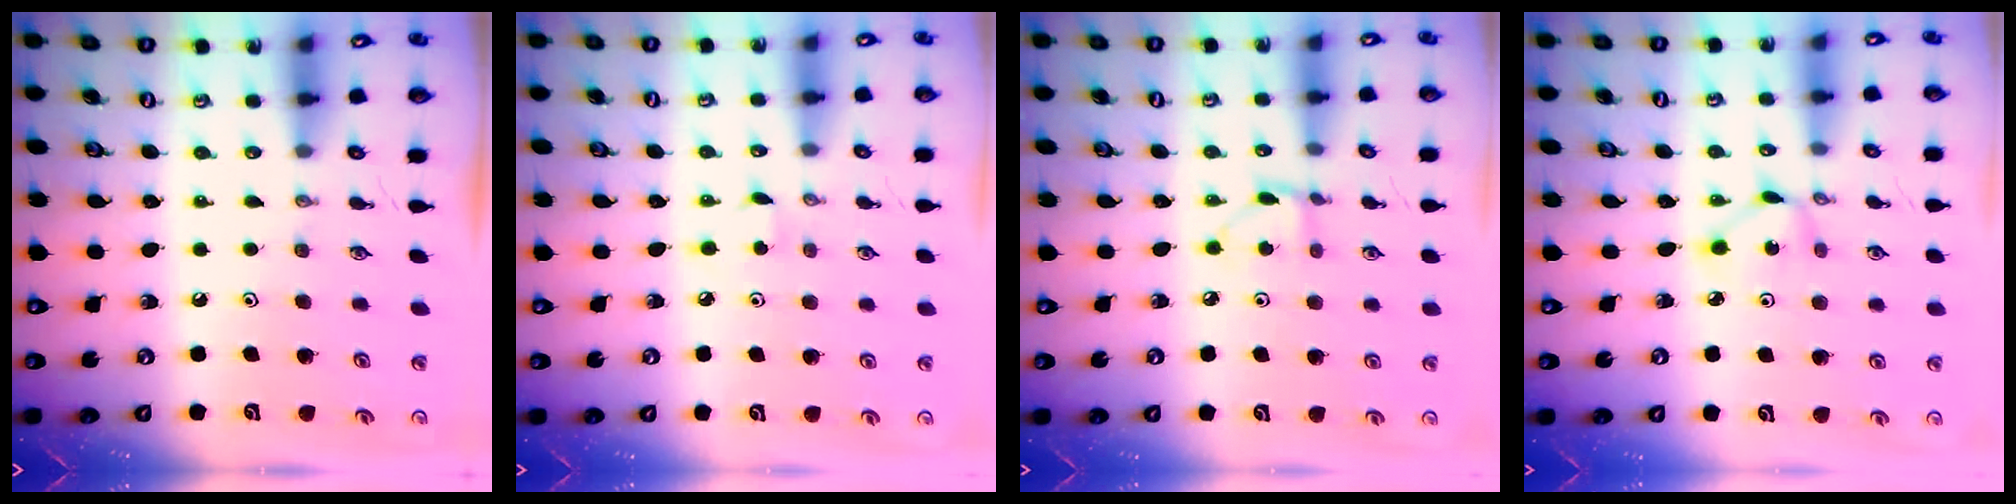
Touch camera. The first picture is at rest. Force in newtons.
{"total": 2.9, "press": 2.8, "slide": 0.3}
{"total": 2.8, "press": 2.8, "slide": 0.1}
{"total": 2.3, "press": 2.3, "slide": 0.1}